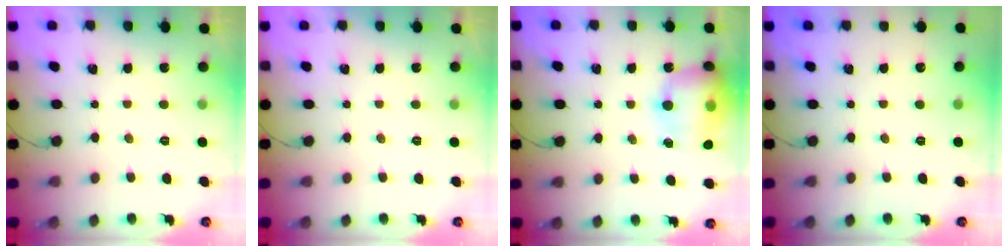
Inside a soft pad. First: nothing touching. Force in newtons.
{"total": 0.0}
{"total": 16.4, "press": 16.2, "slide": 2.9}
{"total": 0.0}